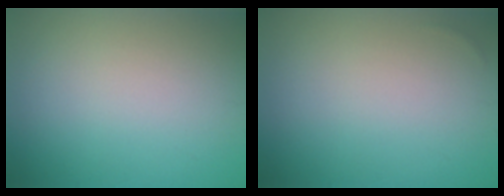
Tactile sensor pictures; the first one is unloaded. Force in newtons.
{"total": 0.0}